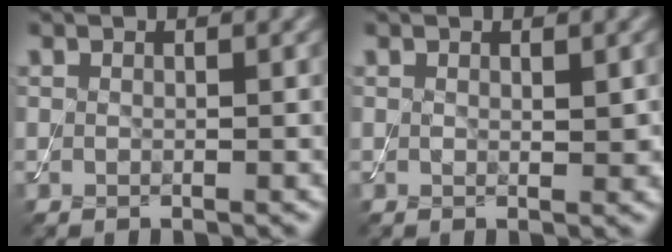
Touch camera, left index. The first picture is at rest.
{"total": 1.1, "force": [0.3, 0.5, 0.9], "torque": [-0.012, -0.004, 0.006]}